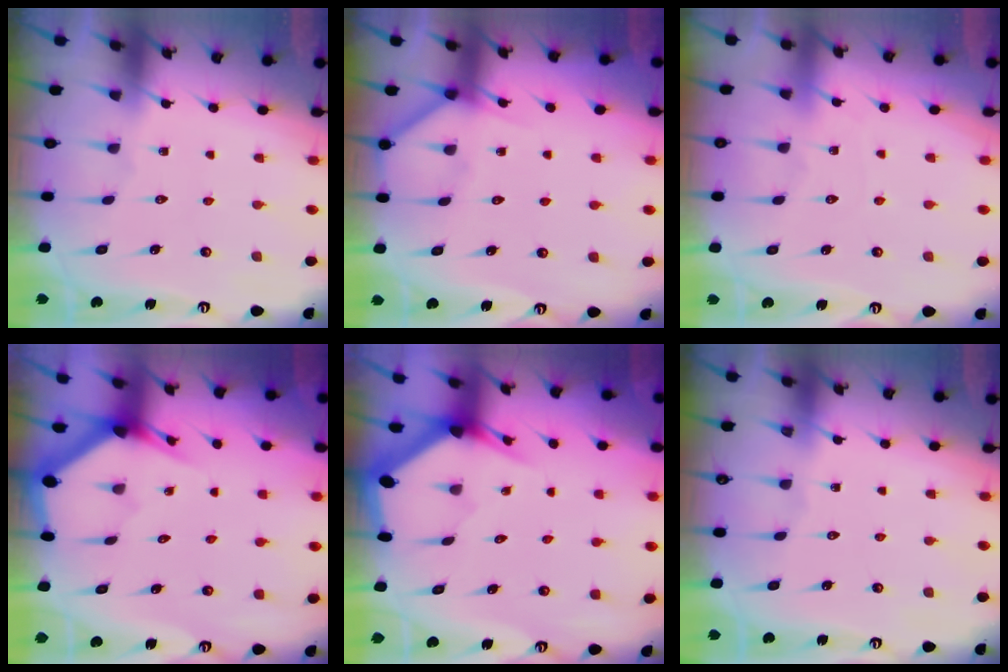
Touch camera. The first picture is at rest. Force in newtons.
{"total": 4.5, "press": 4.5, "slide": 0.4}
{"total": 2.9, "press": 2.9, "slide": 0.4}
{"total": 3.0, "press": 3.0, "slide": 0.1}
{"total": 3.1, "press": 3.1, "slide": 0.1}
{"total": 0.0}